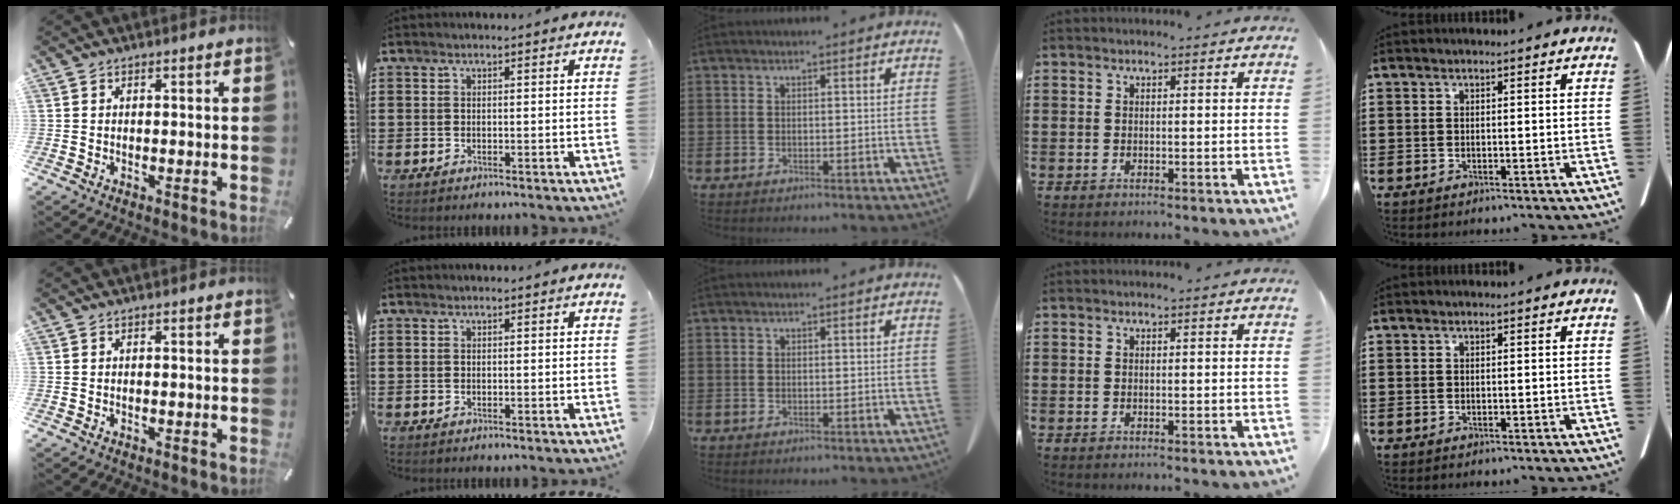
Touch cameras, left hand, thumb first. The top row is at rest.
{}